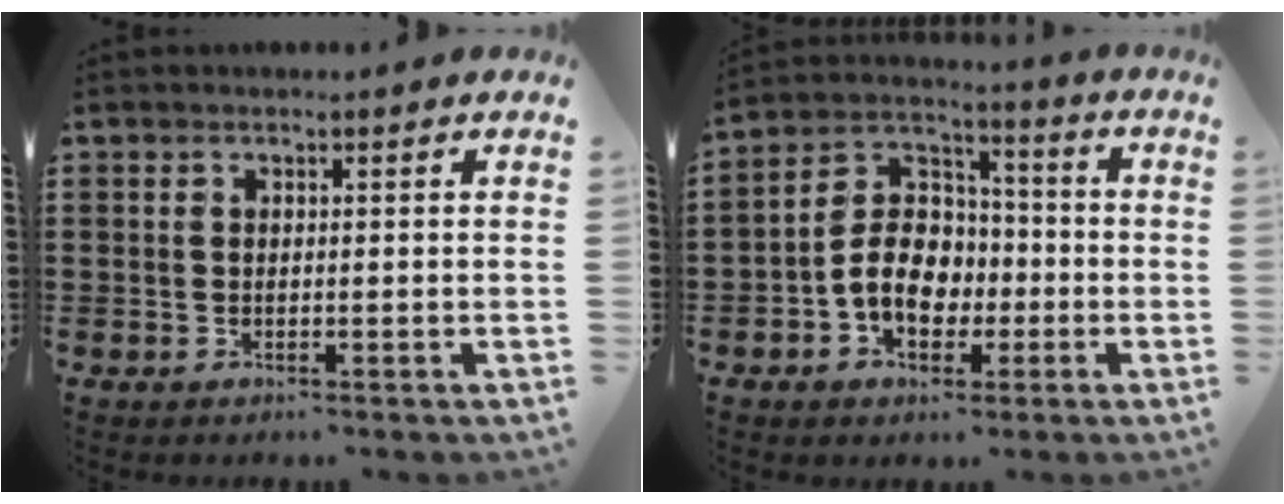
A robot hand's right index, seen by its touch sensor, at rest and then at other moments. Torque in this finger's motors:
{"motor_torque": [2.14, 0.00, 0.49, 0.20]}